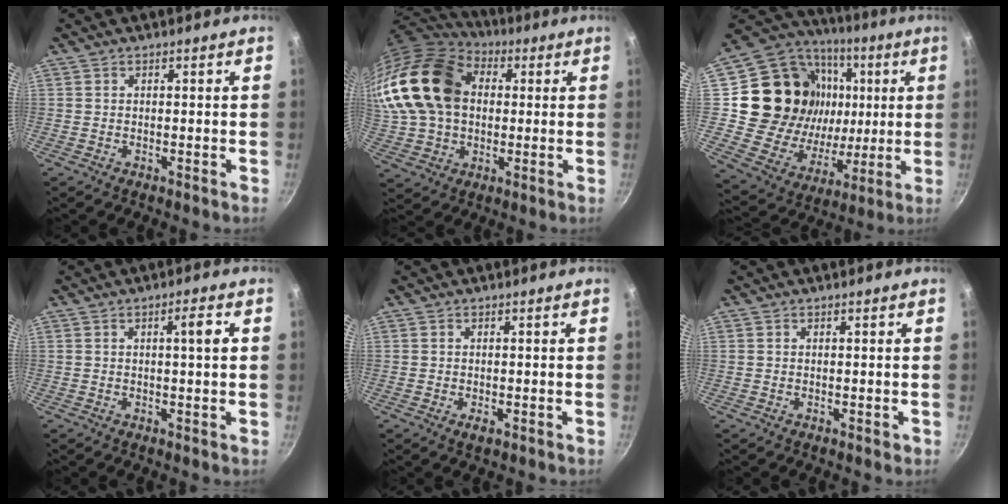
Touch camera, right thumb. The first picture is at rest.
{"total": 24.5, "force": [4.6, 18.1, 15.8], "torque": [-0.319, 0.026, 0.088]}
{"total": 26.2, "force": [4.4, 21.4, 14.5], "torque": [-0.239, 0.006, 0.089]}
{"total": 3.7, "force": [0.6, 0.4, 3.6], "torque": [-0.056, 0.003, 0.009]}
{"total": 1.4, "force": [-0.5, 0.8, 1.0], "torque": [-0.017, -0.002, -0.008]}
{"total": 0.7, "force": [-0.1, 0.5, 0.5], "torque": [-0.003, 0.003, -0.001]}